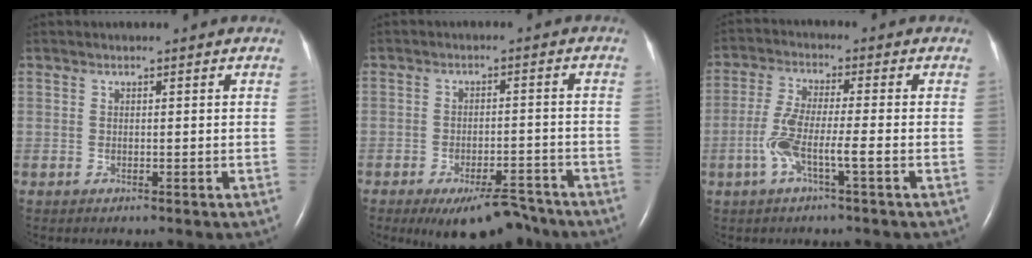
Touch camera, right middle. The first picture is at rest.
{"total": 9.1, "force": [-7.3, 3.1, 4.5], "torque": [-0.059, -0.001, -0.113]}
{"total": 6.5, "force": [-2.3, 0.2, 6.1], "torque": [-0.130, 0.004, -0.048]}